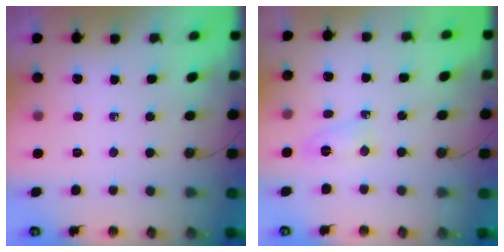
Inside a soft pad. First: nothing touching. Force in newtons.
{"total": 3.6, "press": 3.4, "slide": 1.2}